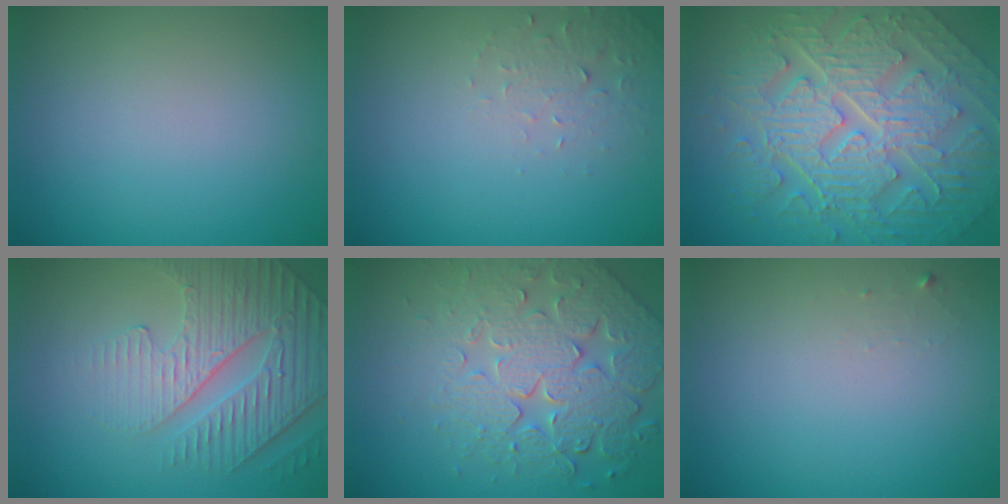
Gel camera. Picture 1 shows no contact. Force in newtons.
{"total": 1.9, "press": 1.8, "slide": 0.4}
{"total": 10.5, "press": 7.2, "slide": 7.7}
{"total": 4.3, "press": 4.1, "slide": 1.5}
{"total": 6.9, "press": 5.7, "slide": 3.9}
{"total": 0.6, "press": 0.6, "slide": 0.1}